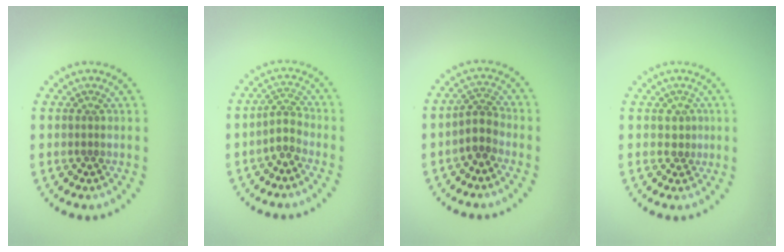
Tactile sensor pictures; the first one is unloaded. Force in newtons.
{"total": 2.0, "press": 1.5, "slide": 1.3}
{"total": 2.2, "press": 1.8, "slide": 1.3}
{"total": 1.2, "press": 1.0, "slide": 0.6}